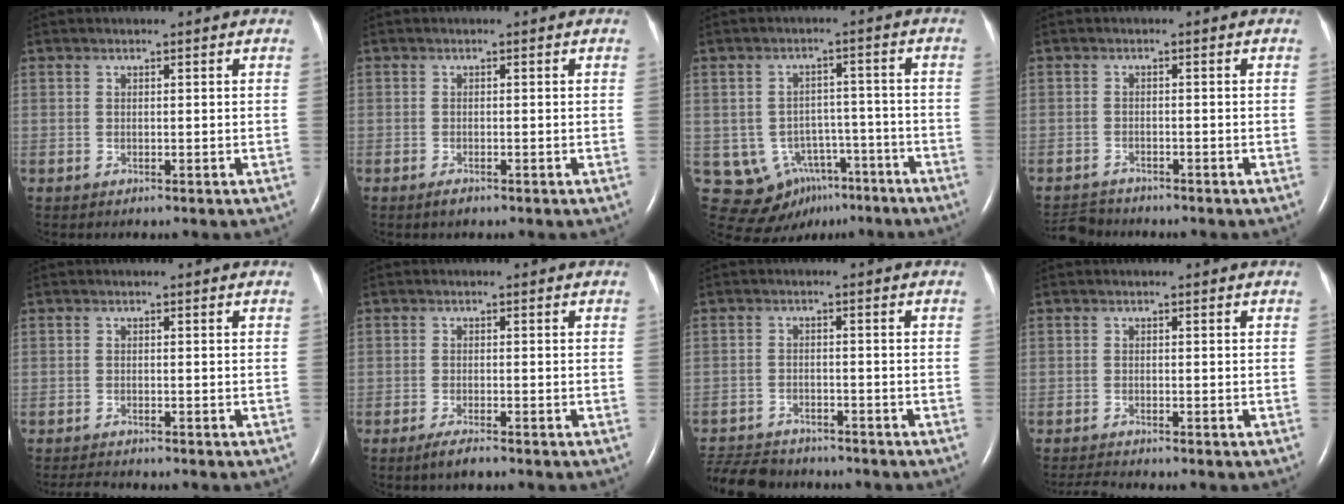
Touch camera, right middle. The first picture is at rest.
{"total": 1.1, "force": [-0.8, 0.4, 0.6], "torque": [-0.015, -0.002, -0.011]}
{"total": 10.5, "force": [-5.3, 8.3, 3.6], "torque": [-0.062, 0.027, -0.066]}
{"total": 3.7, "force": [-3.6, 0.8, -0.3], "torque": [0.001, -0.012, -0.063]}
{"total": 2.4, "force": [-2.4, 0.1, 0.5], "torque": [-0.014, -0.013, -0.039]}
{"total": 2.5, "force": [-2.0, 0.3, 1.6], "torque": [-0.041, -0.006, -0.037]}
{"total": 9.5, "force": [-8.7, 3.0, 2.4], "torque": [-0.049, -0.006, -0.136]}
{"total": 2.1, "force": [-2.0, -0.6, 0.1], "torque": [-0.011, -0.015, -0.038]}